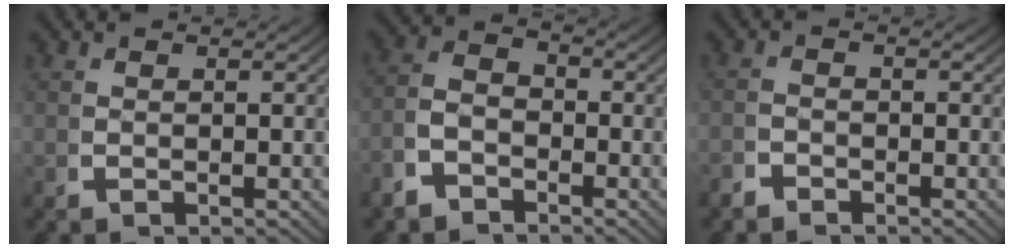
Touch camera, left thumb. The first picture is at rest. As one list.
[{"total": 4.0, "force": [-1.6, 2.8, 2.3], "torque": [-0.046, -0.014, -0.028]}, {"total": 1.5, "force": [-1.4, 0.5, 0.0], "torque": [0.005, -0.007, -0.029]}]